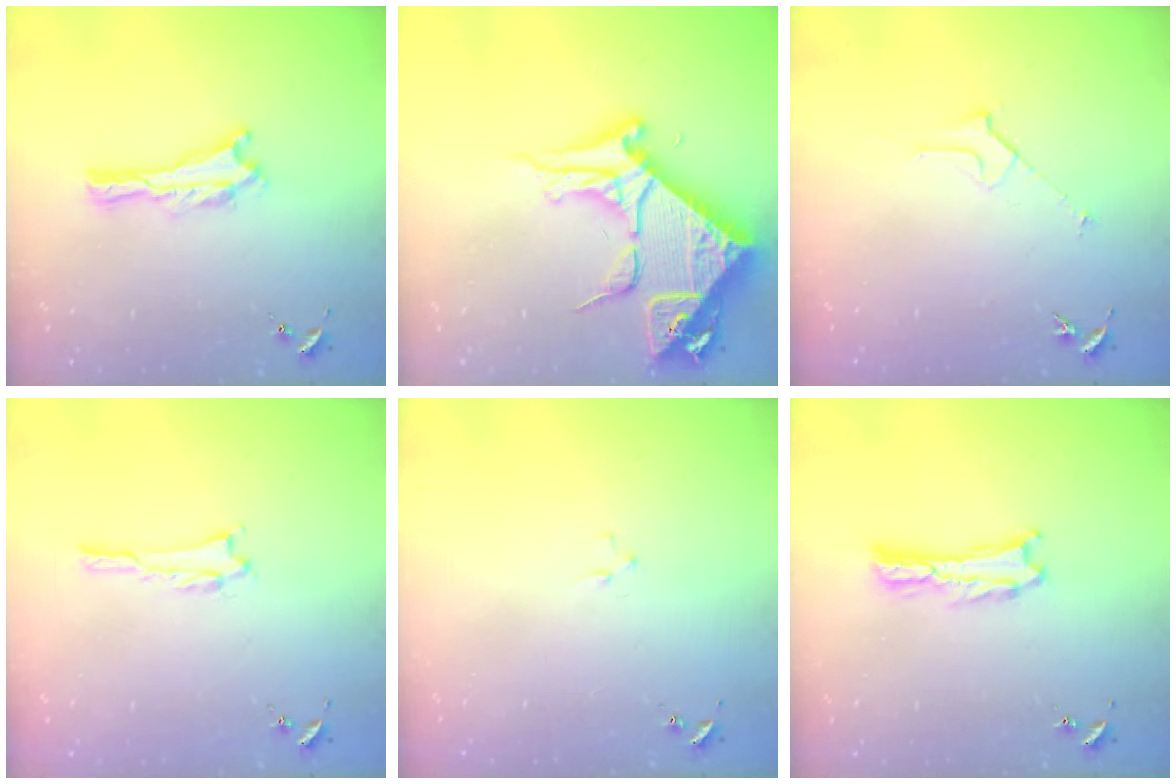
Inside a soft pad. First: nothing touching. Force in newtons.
{"total": 10.4, "press": 10.3, "slide": 1.2}
{"total": 2.3, "press": 2.3, "slide": 0.2}
{"total": 1.0, "press": 1.0, "slide": 0.2}
{"total": 0.7, "press": 0.7, "slide": 0.2}
{"total": 0.6, "press": 0.5, "slide": 0.2}